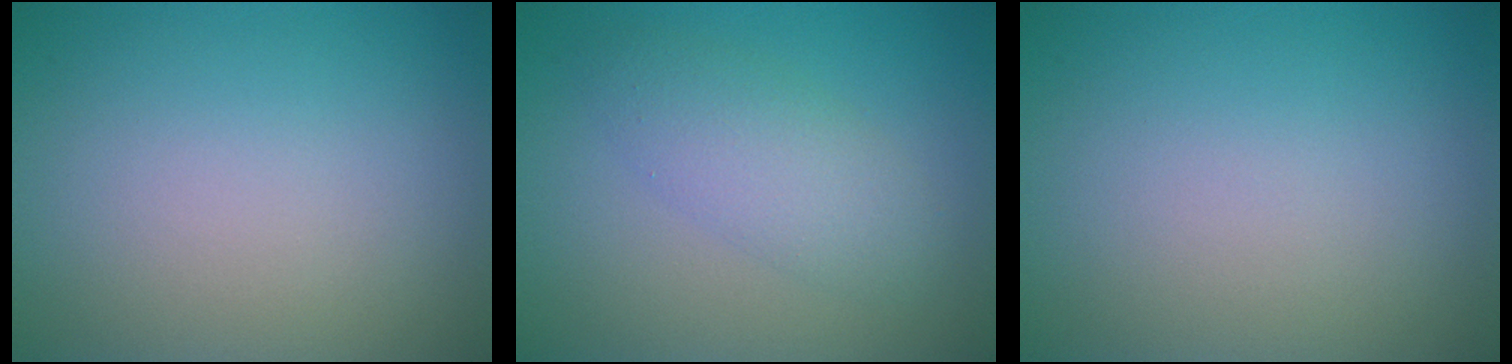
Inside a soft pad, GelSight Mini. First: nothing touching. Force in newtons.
{"total": 2.3, "press": 2.3, "slide": 0.2}
{"total": 0.0}